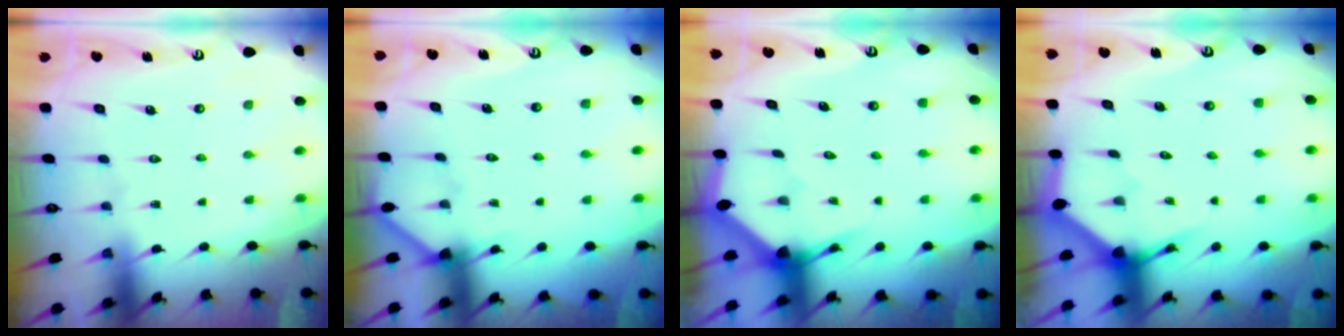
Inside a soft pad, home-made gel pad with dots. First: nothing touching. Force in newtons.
{"total": 4.3, "press": 4.3, "slide": 0.3}
{"total": 3.2, "press": 3.2, "slide": 0.1}
{"total": 3.4, "press": 3.4, "slide": 0.1}